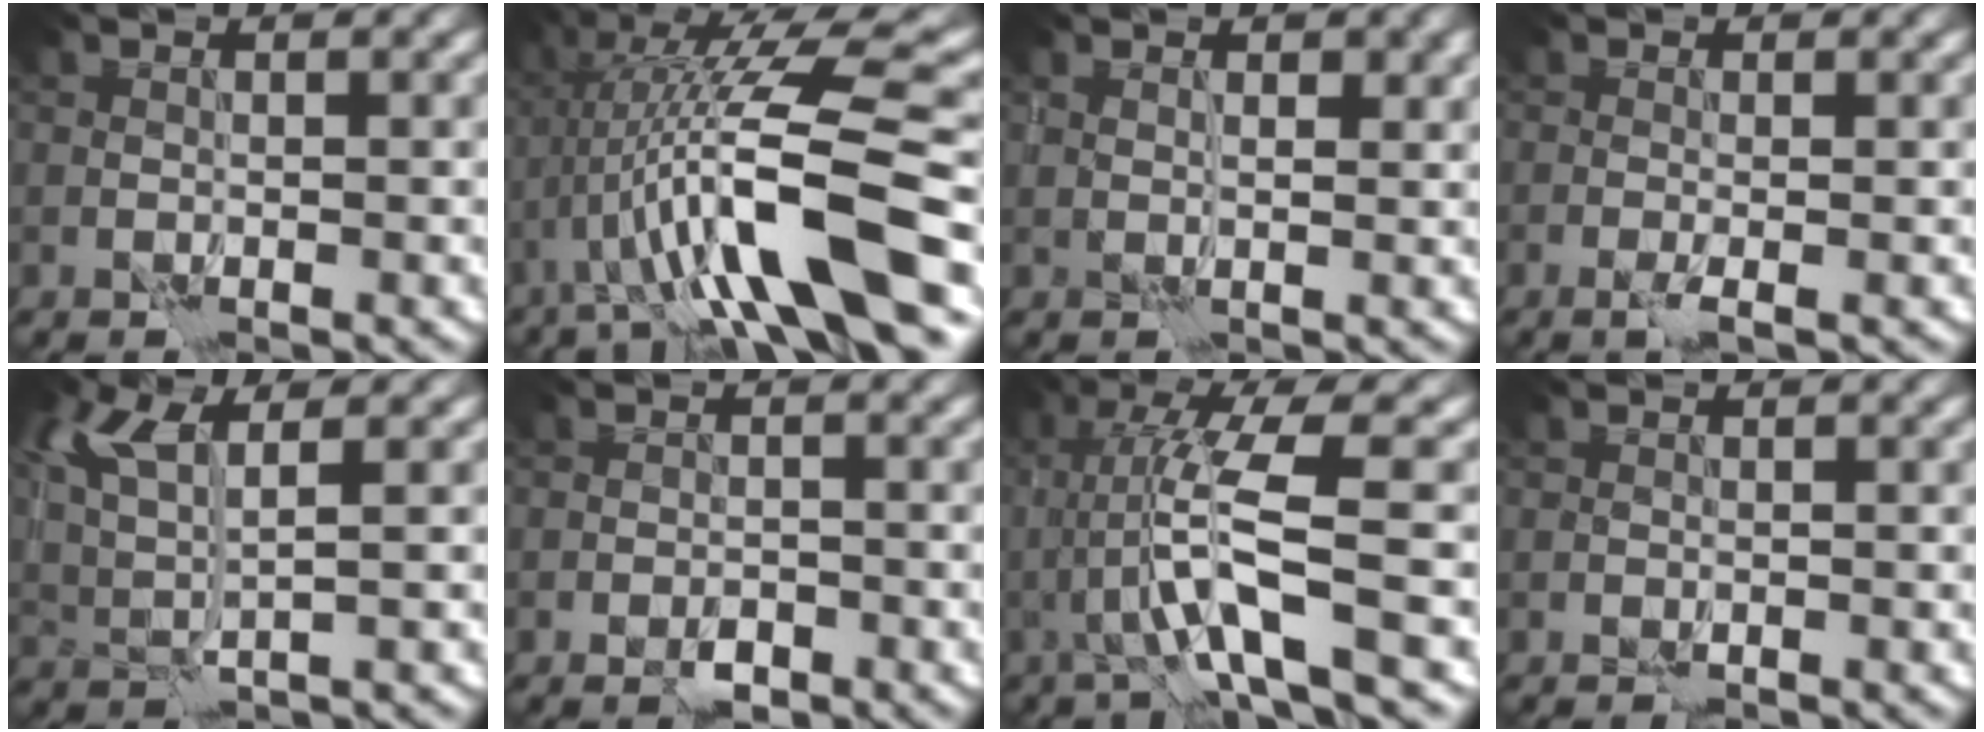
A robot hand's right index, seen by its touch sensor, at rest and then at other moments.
{"total": 12.1, "force": [-1.4, 2.4, 11.8], "torque": [-0.204, 0.019, -0.019]}
{"total": 1.9, "force": [1.1, 0.9, 1.3], "torque": [-0.019, -0.005, 0.021]}
{"total": 0.9, "force": [-0.2, -0.1, 0.9], "torque": [-0.019, -0.004, -0.007]}
{"total": 4.9, "force": [2.4, 1.6, 4.0], "torque": [-0.090, 0.005, 0.046]}
{"total": 1.3, "force": [-0.8, 0.7, 0.8], "torque": [-0.009, 0.000, -0.013]}
{"total": 6.9, "force": [-1.1, 0.4, 6.8], "torque": [-0.132, 0.011, -0.019]}
{"total": 0.0}